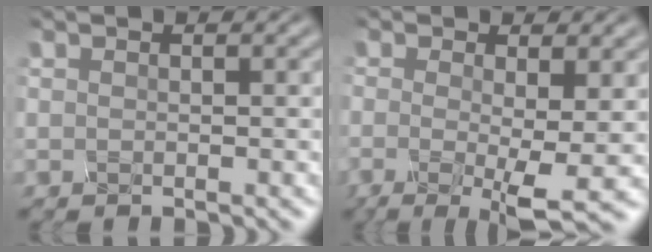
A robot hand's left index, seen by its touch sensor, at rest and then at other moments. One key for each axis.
{"total": 5.5, "fx": -1.5, "fy": 0.7, "fz": 5.3, "tx": -0.091, "ty": -0.012, "tz": -0.004}